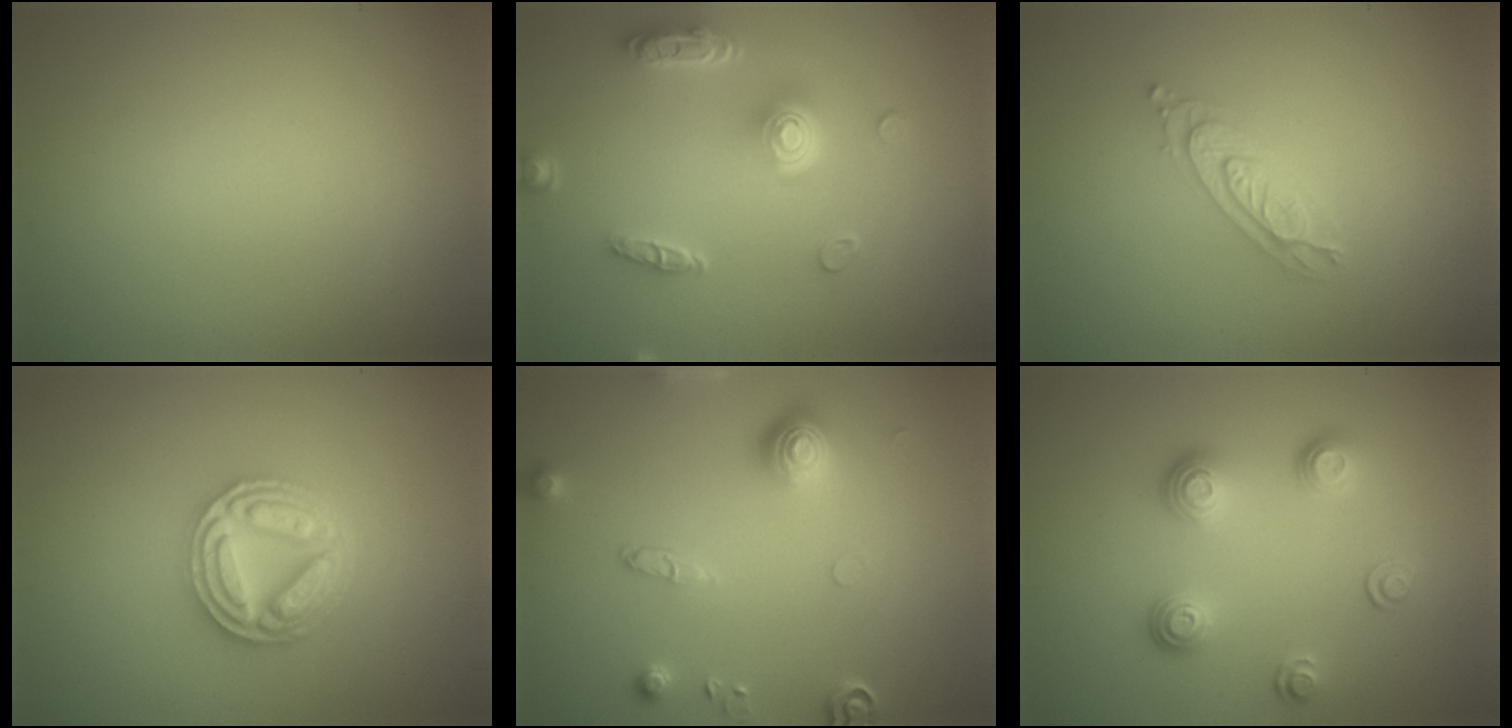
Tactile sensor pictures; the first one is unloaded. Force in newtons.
{"total": 4.9, "press": 3.7, "slide": 3.1}
{"total": 2.6, "press": 2.6, "slide": 0.5}
{"total": 5.0, "press": 5.0, "slide": 0.8}
{"total": 3.4, "press": 2.9, "slide": 1.7}
{"total": 3.3, "press": 2.7, "slide": 1.9}